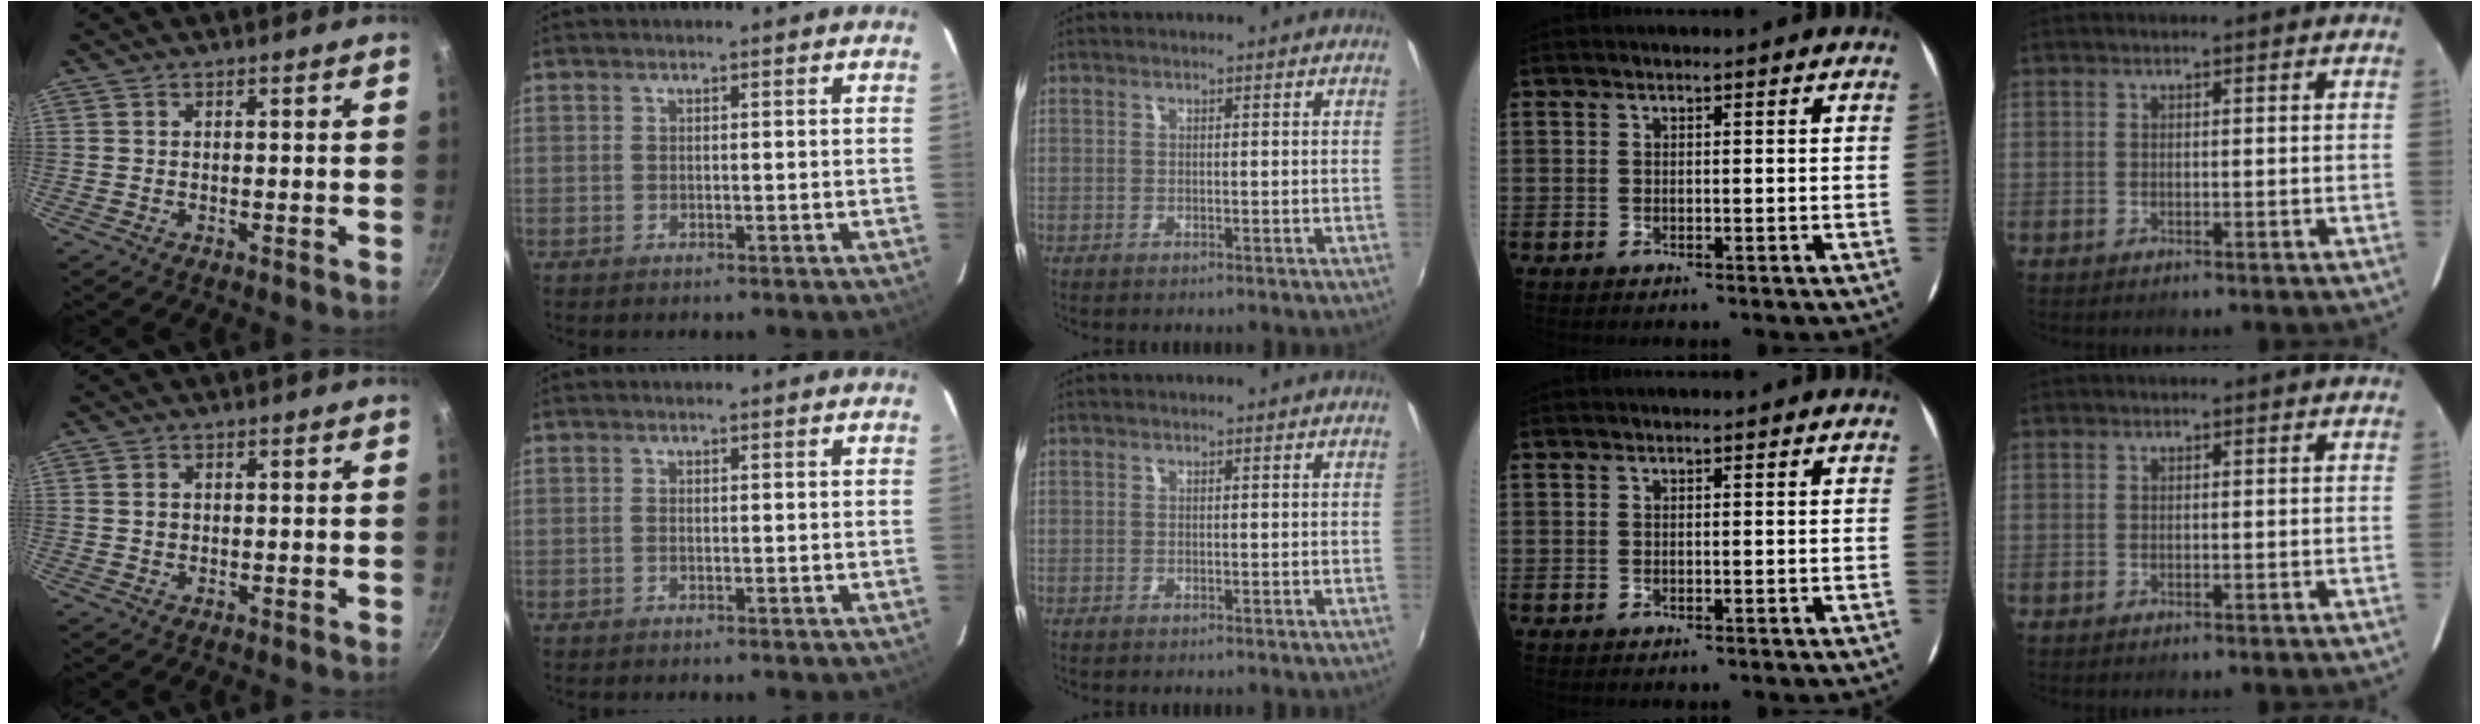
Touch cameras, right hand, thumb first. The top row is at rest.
{"thumb": {"total": 1.4, "force": [0.2, 1.2, 0.7], "torque": [-0.008, 0.003, 0.002]}, "index": {"total": 0.5, "force": [-0.1, 0.3, 0.4], "torque": [-0.011, 0.000, -0.004]}}